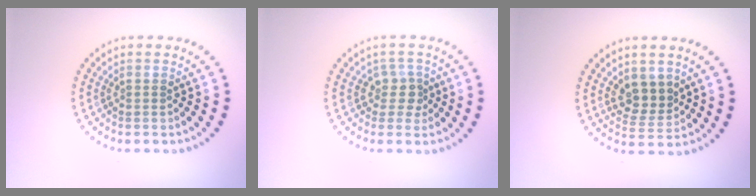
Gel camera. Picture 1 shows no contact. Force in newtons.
{"total": 2.0, "press": 1.5, "slide": 1.4}
{"total": 2.9, "press": 2.5, "slide": 1.4}